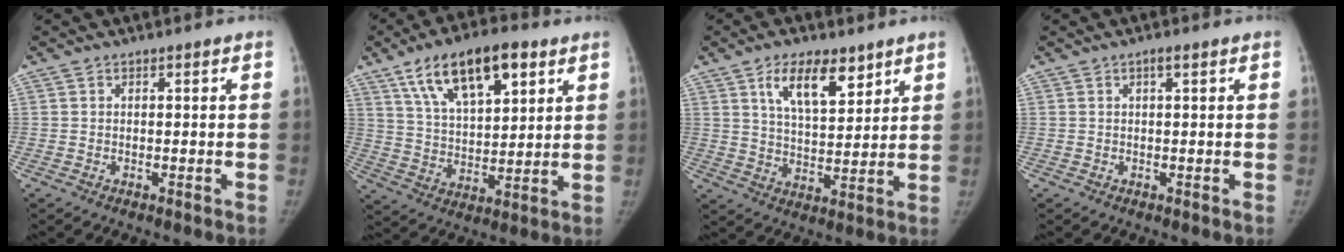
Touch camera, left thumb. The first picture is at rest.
{"total": 16.8, "force": [8.9, 7.6, 12.0], "torque": [-0.166, -0.026, 0.156]}
{"total": 10.9, "force": [6.3, 4.9, 7.4], "torque": [-0.103, -0.036, 0.114]}
{"total": 1.0, "force": [0.5, 0.2, 0.9], "torque": [-0.013, 0.002, 0.005]}